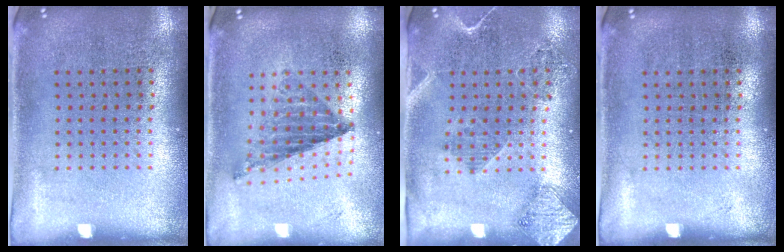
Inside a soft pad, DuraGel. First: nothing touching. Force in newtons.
{"total": 0.9, "press": 0.8, "slide": 0.2}
{"total": 1.9, "press": 1.7, "slide": 0.9}
{"total": 0.0}